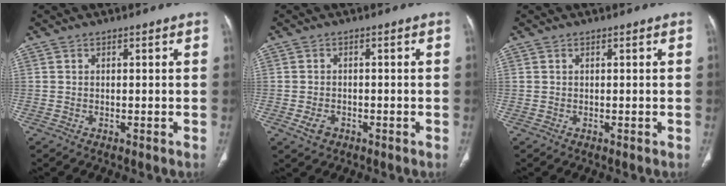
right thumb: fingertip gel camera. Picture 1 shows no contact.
{"total": 2.9, "force": [-1.2, 2.1, 1.5], "torque": [-0.025, 0.003, -0.016]}
{"total": 0.0}